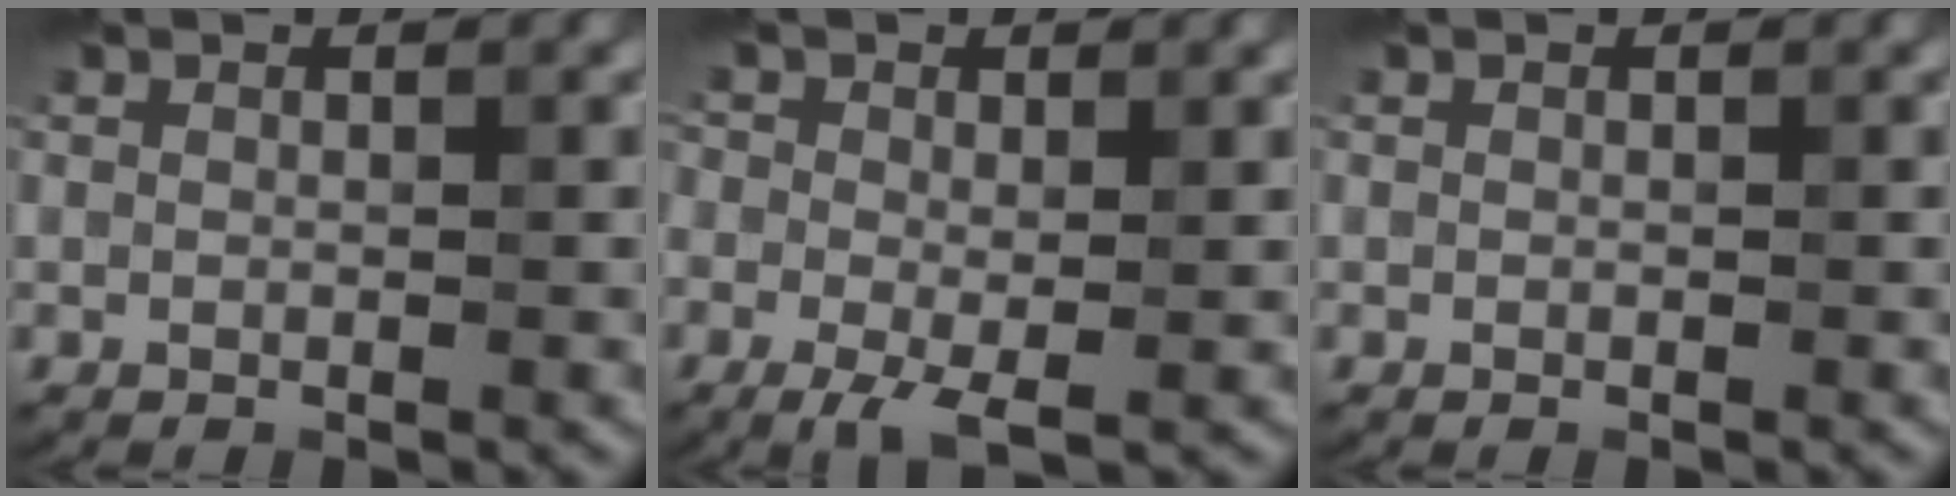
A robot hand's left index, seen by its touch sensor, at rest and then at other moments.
{"total": 3.1, "force": [-0.8, 1.6, 2.5], "torque": [-0.052, -0.008, -0.019]}
{"total": 0.0}